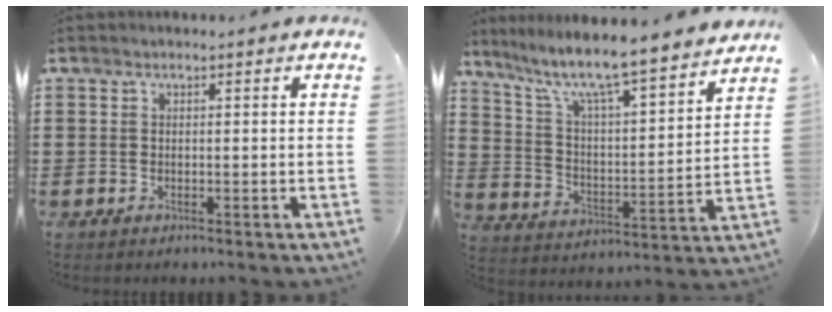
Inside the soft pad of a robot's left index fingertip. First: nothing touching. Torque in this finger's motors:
{"motor_torque": [1.07, -1.07, 1.00, 0.21]}